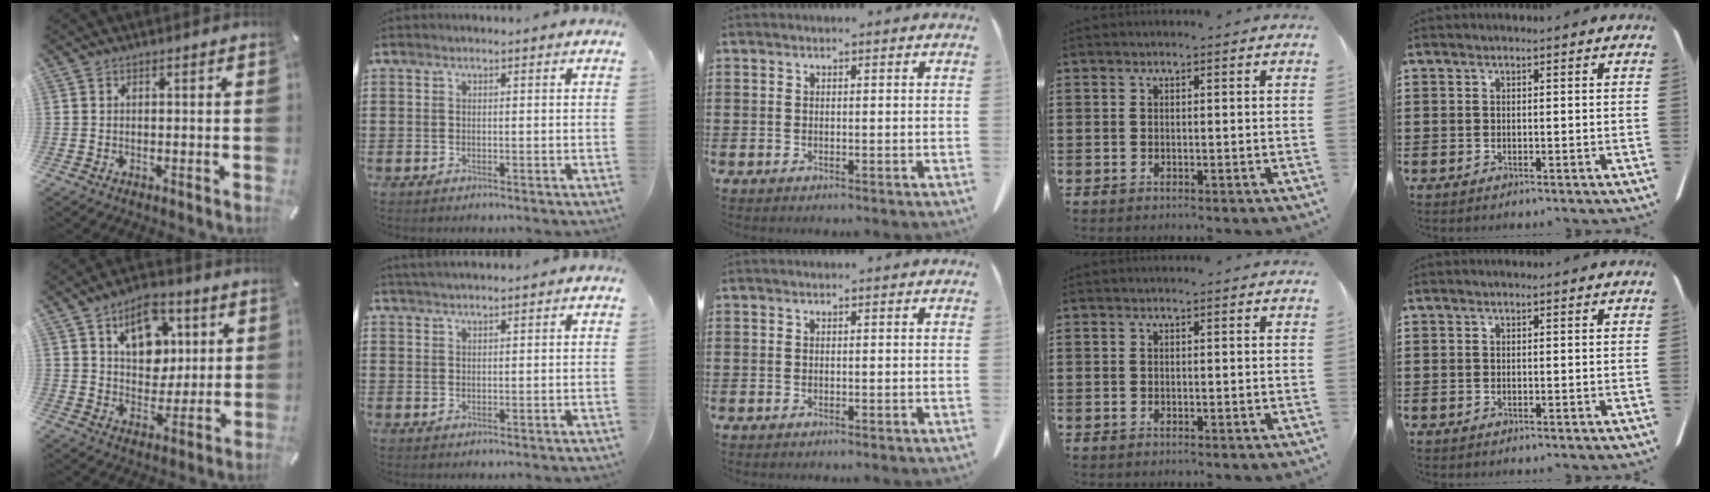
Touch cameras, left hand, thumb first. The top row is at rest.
{"thumb": {"total": 12.0, "force": [5.3, 8.9, 6.1], "torque": [-0.083, -0.017, 0.094]}, "index": {"total": 1.5, "force": [1.5, -0.1, 0.4], "torque": [-0.011, 0.000, 0.029]}}